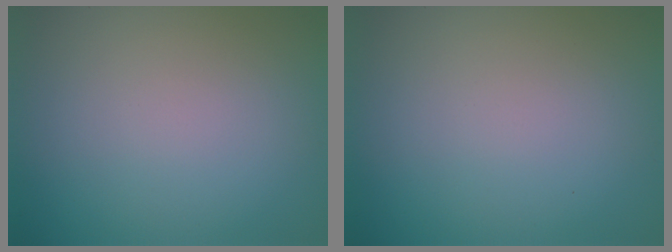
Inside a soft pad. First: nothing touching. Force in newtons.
{"total": 0.0}